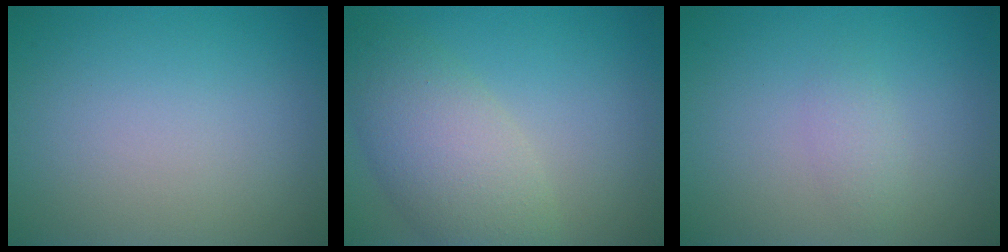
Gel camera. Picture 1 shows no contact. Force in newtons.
{"total": 5.6, "press": 5.6, "slide": 0.5}
{"total": 1.3, "press": 1.3, "slide": 0.0}